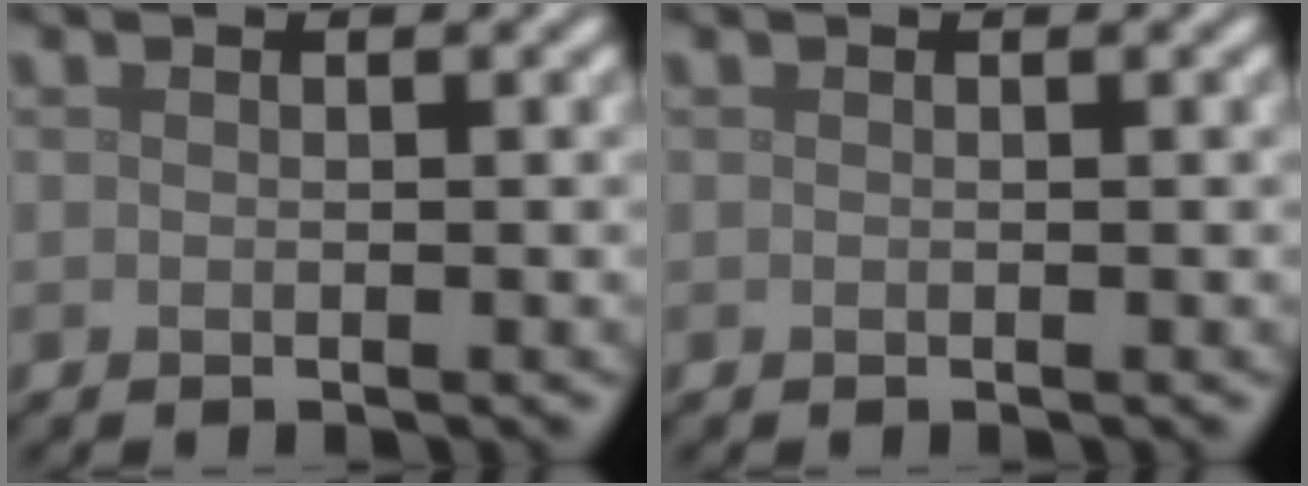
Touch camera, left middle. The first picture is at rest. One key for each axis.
{"total": 0.0}